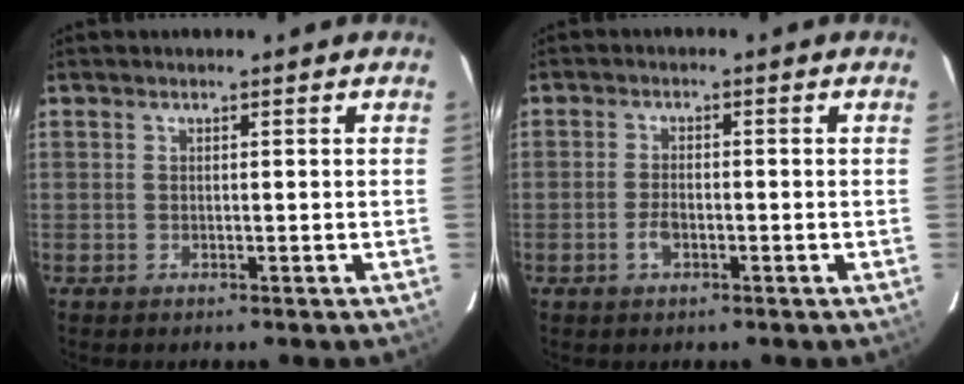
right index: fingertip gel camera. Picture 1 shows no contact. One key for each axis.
{"total": 2.7, "fx": -1.2, "fy": 1.4, "fz": 2.0, "tx": -0.043, "ty": 0.001, "tz": -0.022}